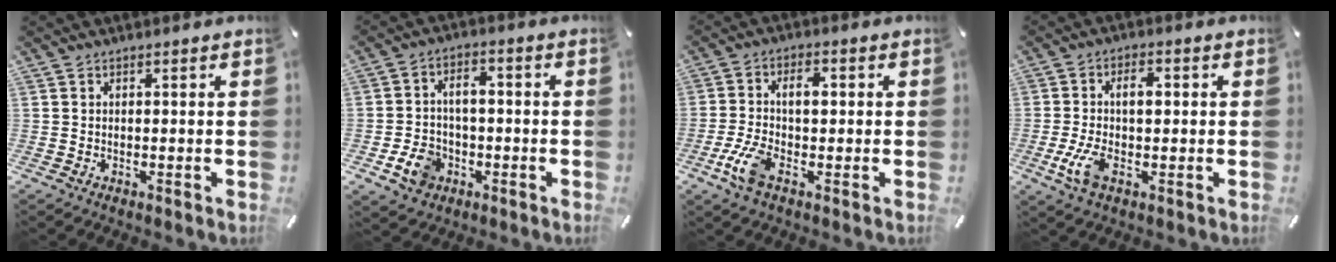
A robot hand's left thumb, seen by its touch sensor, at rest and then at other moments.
{"total": 8.5, "force": [-1.9, 6.9, 4.7], "torque": [-0.094, 0.018, -0.032]}
{"total": 8.2, "force": [-1.3, 4.2, 6.9], "torque": [-0.153, -0.002, -0.032]}
{"total": 8.5, "force": [-0.5, 4.6, 7.1], "torque": [-0.144, -0.004, -0.017]}